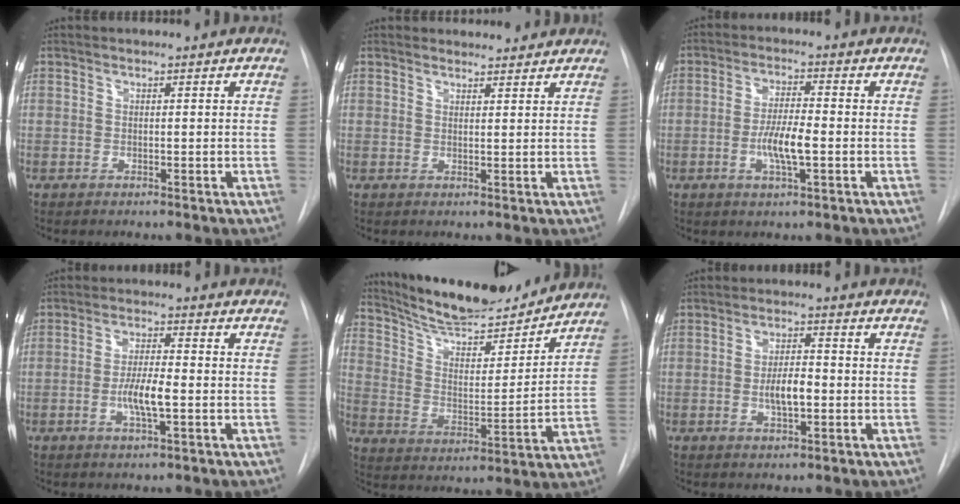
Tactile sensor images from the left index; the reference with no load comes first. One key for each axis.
{"total": 4.0, "fx": 3.8, "fy": 1.2, "fz": 0.3, "tx": -0.003, "ty": 0.010, "tz": 0.045}
{"total": 5.9, "fx": -1.4, "fy": 1.1, "fz": 5.7, "tx": -0.114, "ty": -0.002, "tz": -0.027}
{"total": 5.4, "fx": -1.3, "fy": 0.9, "fz": 5.1, "tx": -0.102, "ty": -0.001, "tz": -0.024}
{"total": 18.2, "fx": 16.8, "fy": 2.8, "fz": 6.3, "tx": -0.105, "ty": -0.008, "tz": 0.268}
{"total": 4.7, "fx": -0.9, "fy": 1.6, "fz": 4.4, "tx": -0.080, "ty": 0.002, "tz": -0.015}